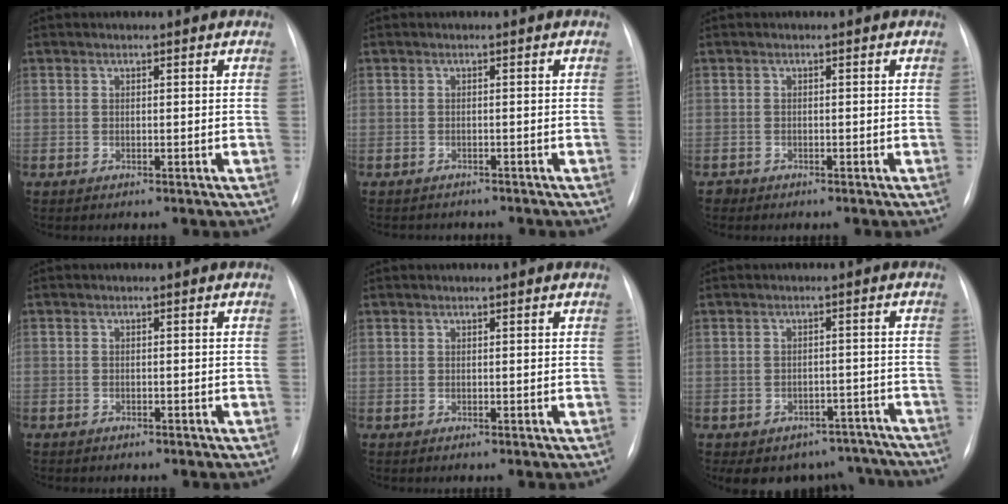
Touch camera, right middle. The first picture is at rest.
{"total": 3.3, "force": [-3.0, 1.1, 0.4], "torque": [-0.002, -0.003, -0.037]}
{"total": 0.7, "force": [-0.6, 0.4, -0.1], "torque": [0.000, 0.002, -0.013]}
{"total": 1.5, "force": [-1.2, 0.8, 0.4], "torque": [-0.011, 0.002, -0.015]}
{"total": 0.0}
{"total": 12.6, "force": [-10.7, 6.3, 1.7], "torque": [-0.008, 0.028, -0.116]}